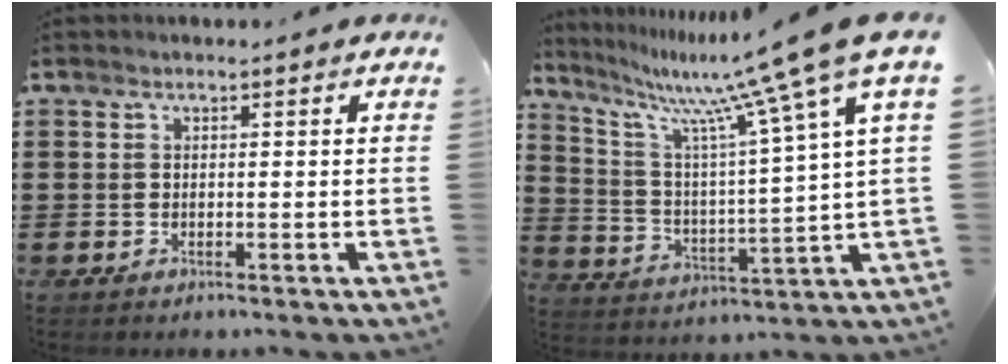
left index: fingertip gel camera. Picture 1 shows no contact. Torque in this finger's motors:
{"motor_torque": [2.14, 0.00, 0.73, 0.21]}